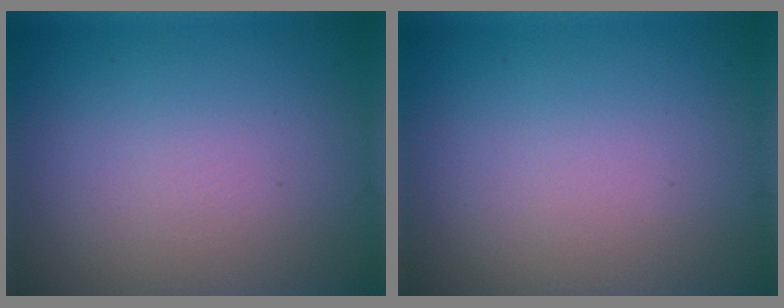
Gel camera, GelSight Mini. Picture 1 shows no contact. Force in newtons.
{"total": 0.0}